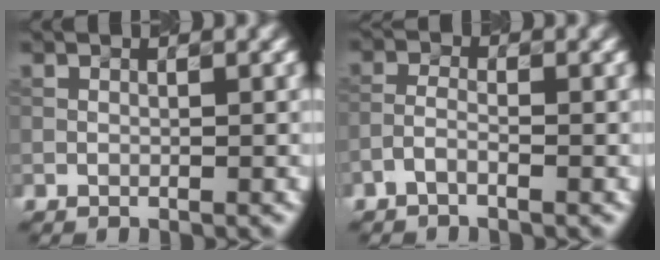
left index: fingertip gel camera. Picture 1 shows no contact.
{"total": 1.7, "force": [-1.1, 0.6, 1.1], "torque": [-0.029, 0.006, -0.028]}